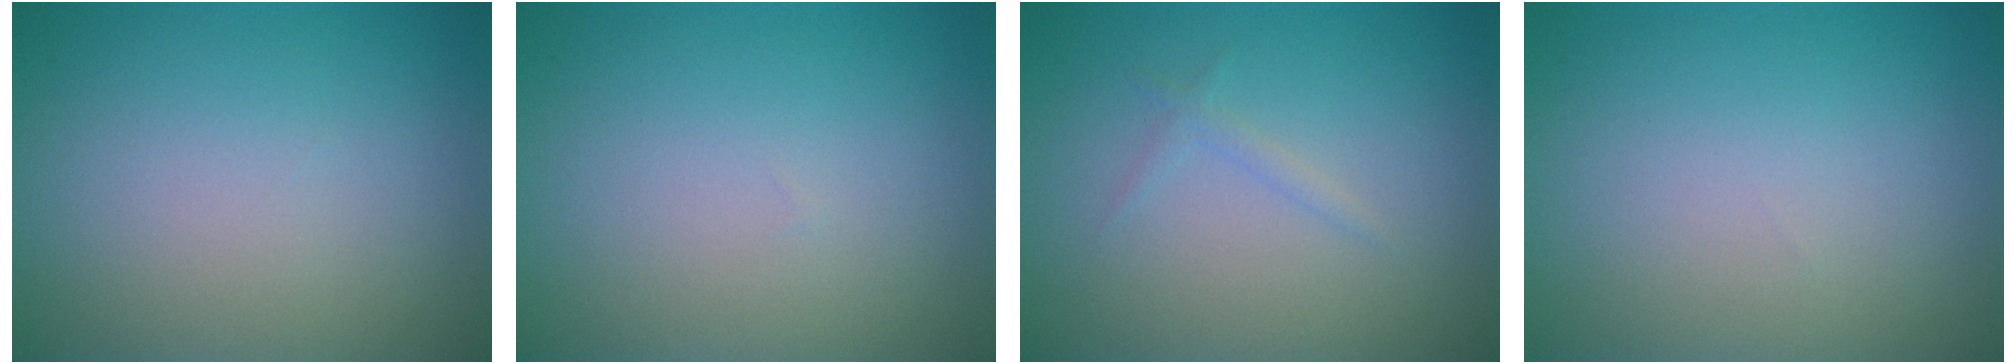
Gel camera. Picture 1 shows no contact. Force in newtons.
{"total": 0.0}
{"total": 0.8, "press": 0.8, "slide": 0.0}
{"total": 0.0}